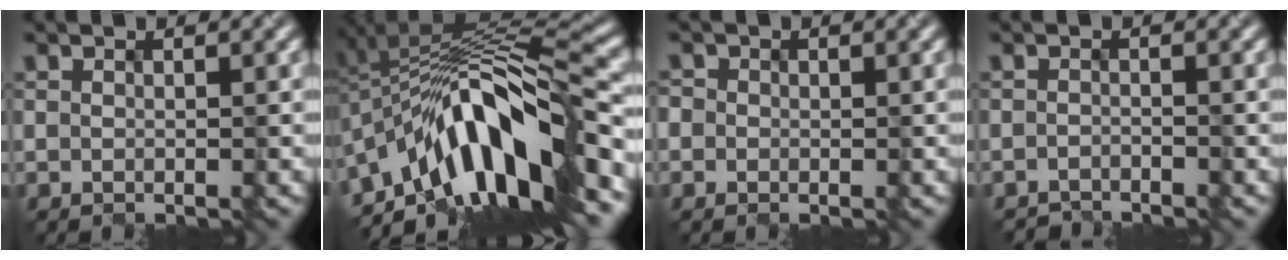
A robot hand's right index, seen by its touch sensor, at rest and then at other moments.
{"total": 12.2, "force": [-6.3, 3.5, 9.8], "torque": [-0.140, 0.019, -0.111]}
{"total": 1.1, "force": [-0.2, 1.1, 0.0], "torque": [-0.002, 0.000, 0.001]}
{"total": 1.7, "force": [-1.6, -0.2, -0.4], "torque": [0.010, -0.002, -0.032]}